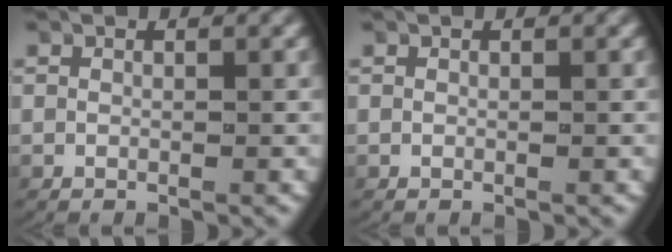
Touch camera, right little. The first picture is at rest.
{"total": 0.0}